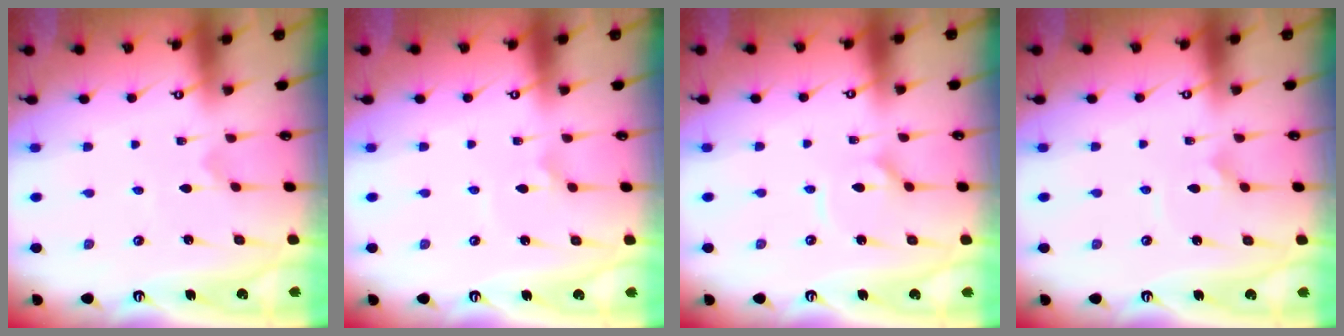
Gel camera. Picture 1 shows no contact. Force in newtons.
{"total": 2.1, "press": 2.1, "slide": 0.1}
{"total": 3.2, "press": 3.1, "slide": 0.7}
{"total": 3.6, "press": 3.6, "slide": 0.4}